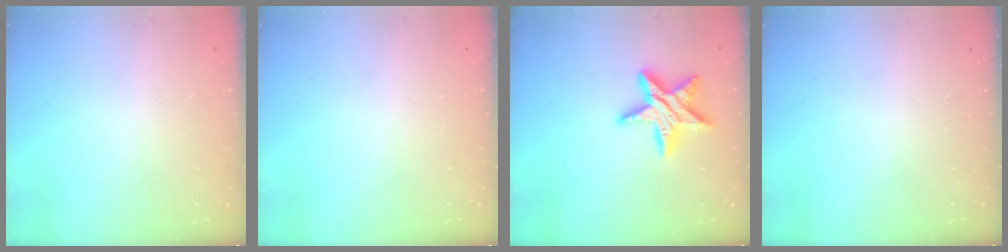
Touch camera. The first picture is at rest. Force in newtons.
{"total": 0.0}
{"total": 12.3, "press": 12.3, "slide": 0.8}
{"total": 0.0}